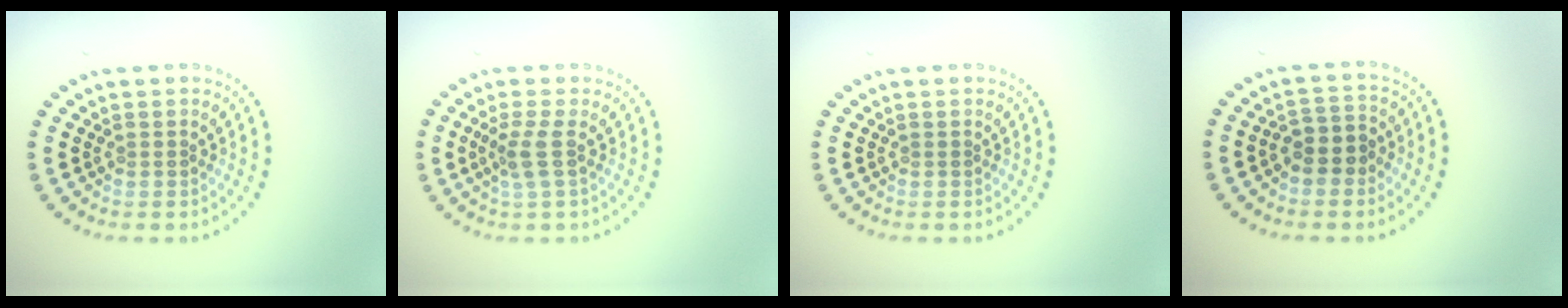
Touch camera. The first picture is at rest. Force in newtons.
{"total": 2.0, "press": 1.5, "slide": 1.4}
{"total": 0.0}
{"total": 2.7, "press": 2.4, "slide": 1.1}